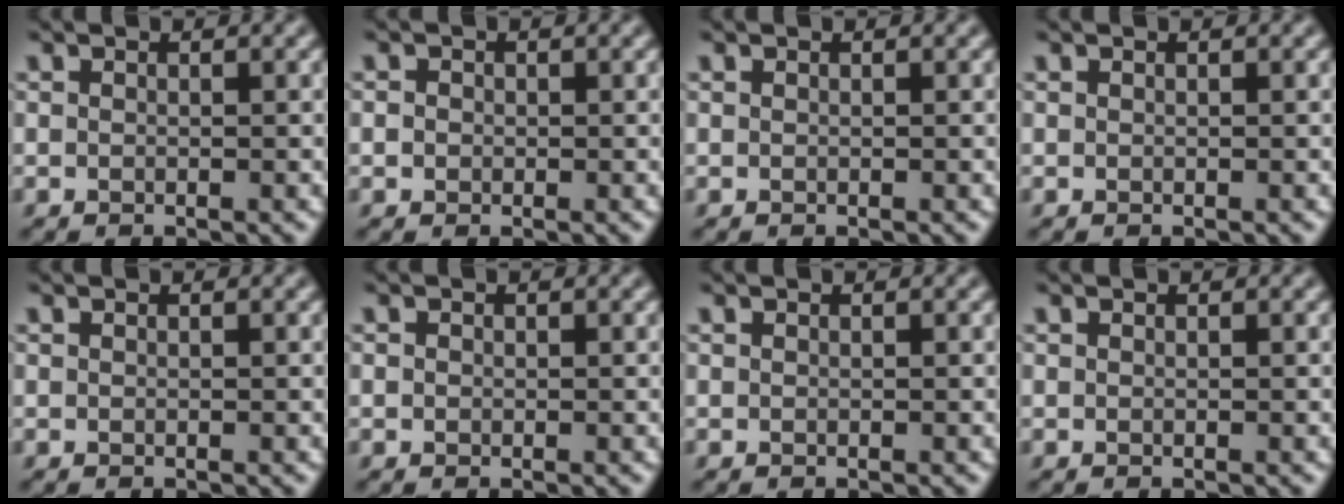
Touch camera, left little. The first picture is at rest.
{"total": 1.8, "force": [0.5, 1.5, 0.8], "torque": [-0.008, 0.012, -0.001]}
{"total": 0.0}
{"total": 0.0}
{"total": 0.0}
{"total": 0.7, "force": [0.2, 0.6, 0.3], "torque": [-0.005, 0.006, 0.004]}
{"total": 0.0}
{"total": 0.0}